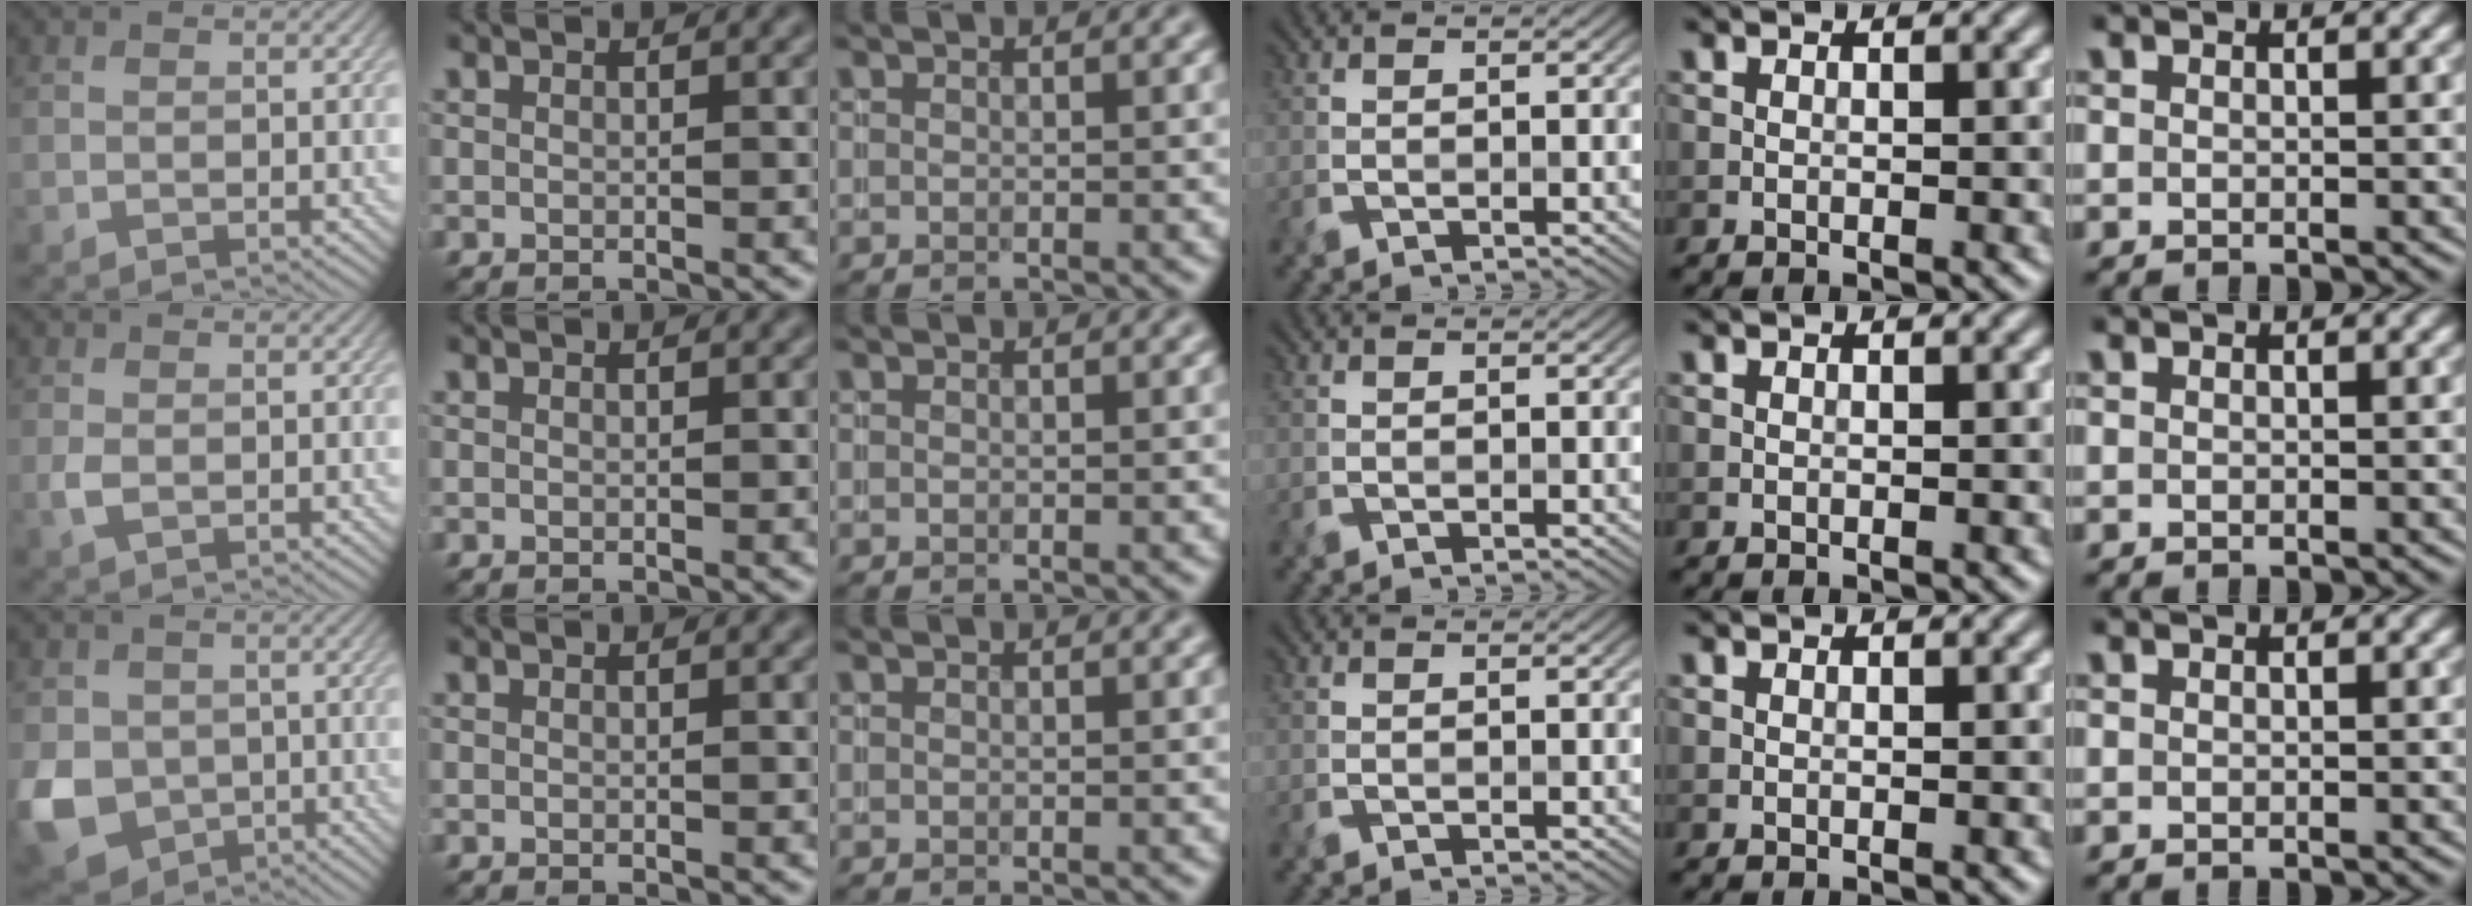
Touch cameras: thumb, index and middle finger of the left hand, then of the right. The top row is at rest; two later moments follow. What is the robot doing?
{"motion": "insert", "object": "file holder"}